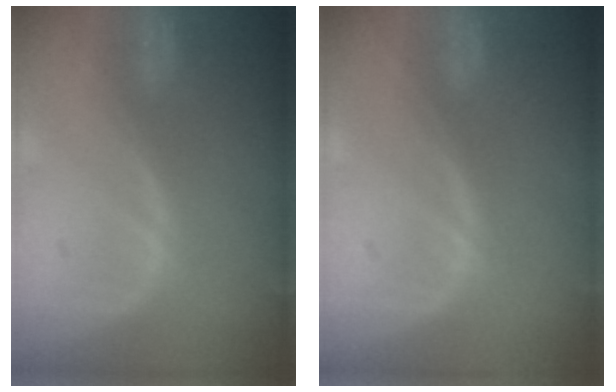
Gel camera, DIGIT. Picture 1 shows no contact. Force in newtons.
{"total": 0.0}